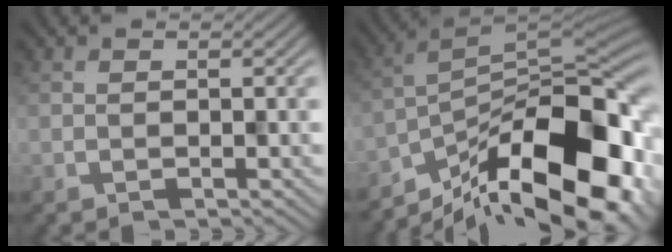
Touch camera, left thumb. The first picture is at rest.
{"total": 17.2, "force": [-9.9, 6.8, 12.2], "torque": [-0.208, -0.017, -0.165]}